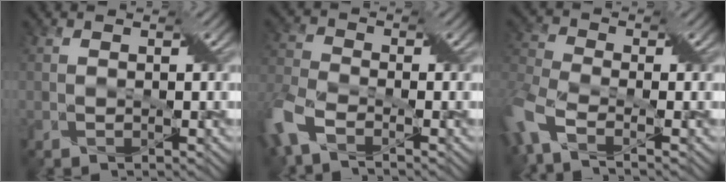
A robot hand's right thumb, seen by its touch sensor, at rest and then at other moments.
{"total": 7.8, "force": [-4.4, 3.7, 5.2], "torque": [-0.130, -0.015, -0.100]}
{"total": 9.2, "force": [-4.2, 4.4, 6.9], "torque": [-0.184, -0.016, -0.091]}